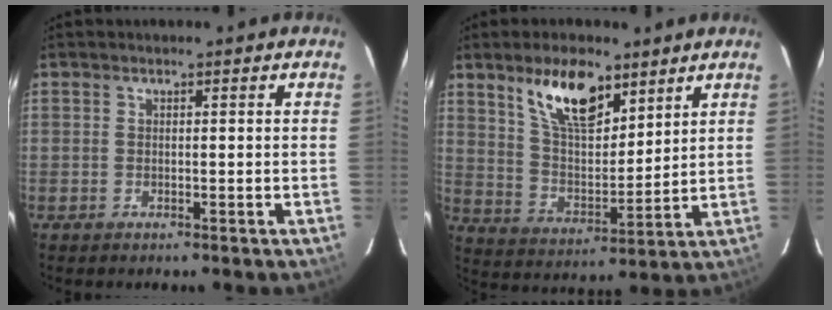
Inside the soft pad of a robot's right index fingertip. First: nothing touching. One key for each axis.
{"total": 13.4, "fx": 8.5, "fy": 5.6, "fz": 8.7, "tx": -0.148, "ty": 0.001, "tz": 0.162}